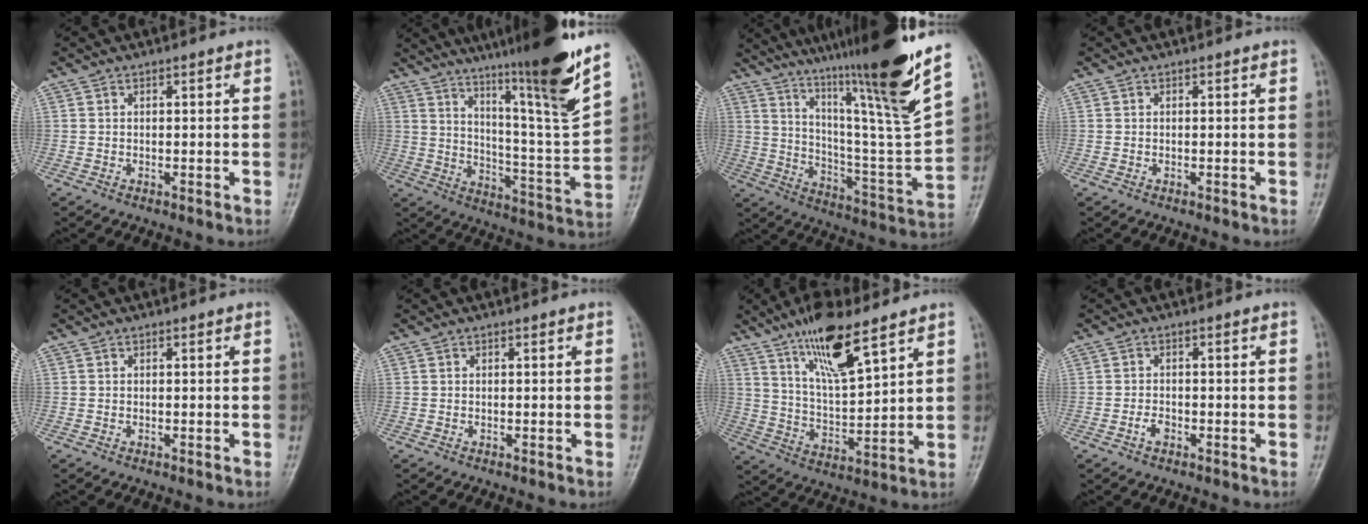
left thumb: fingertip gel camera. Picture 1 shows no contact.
{"total": 22.0, "force": [14.8, 0.8, 16.3], "torque": [-0.223, -0.076, 0.234]}
{"total": 28.6, "force": [19.2, 1.8, 21.1], "torque": [-0.319, -0.097, 0.307]}
{"total": 0.0}
{"total": 0.0}
{"total": 0.0}
{"total": 13.2, "force": [8.6, 3.4, 9.4], "torque": [-0.160, -0.047, 0.165]}
{"total": 1.8, "force": [-0.9, 1.1, 1.1], "torque": [-0.021, 0.007, -0.019]}